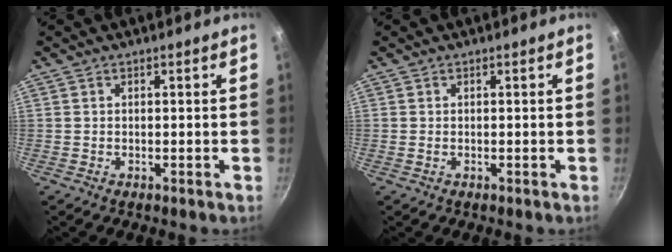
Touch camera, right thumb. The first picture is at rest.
{"total": 0.0}